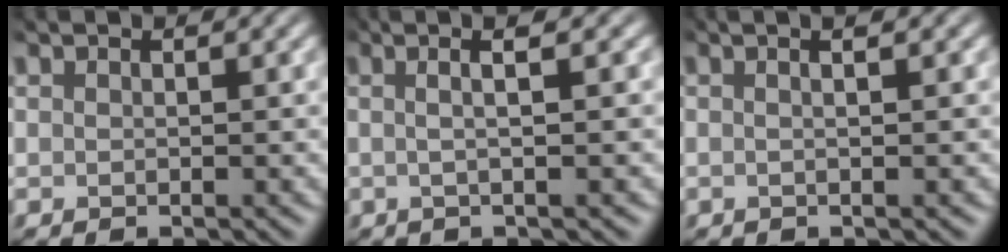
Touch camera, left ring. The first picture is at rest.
{"total": 3.9, "force": [1.0, 1.2, 3.6], "torque": [-0.034, 0.017, -0.021]}
{"total": 4.1, "force": [1.7, 1.7, 3.3], "torque": [-0.018, 0.031, -0.003]}